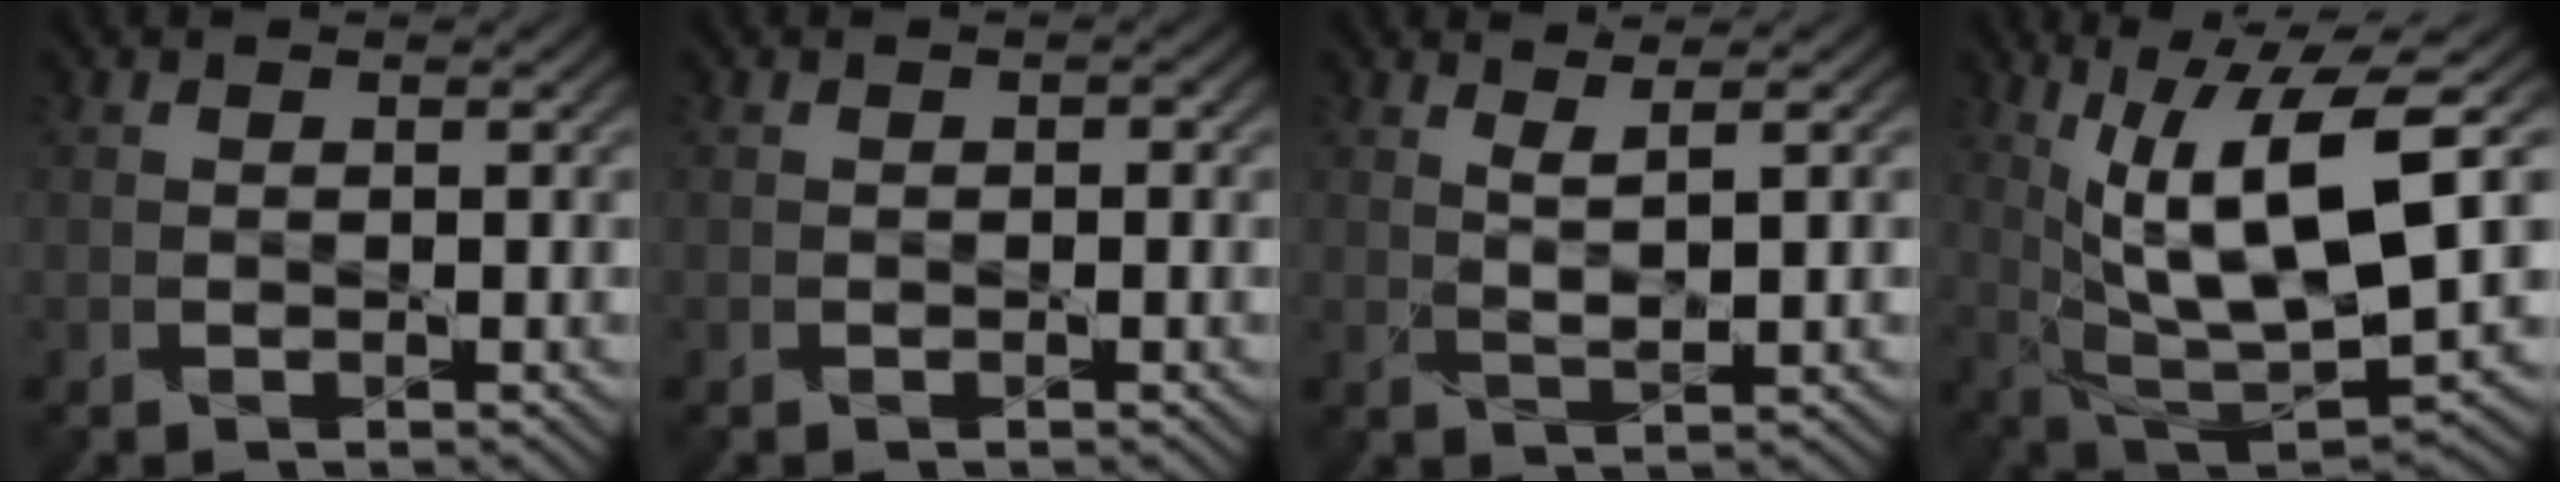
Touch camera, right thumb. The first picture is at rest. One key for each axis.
{"total": 0.5, "fx": -0.2, "fy": 0.4, "fz": 0.3, "tx": -0.006, "ty": -0.001, "tz": -0.004}
{"total": 2.3, "fx": 1.5, "fy": -0.3, "fz": 1.7, "tx": -0.035, "ty": 0.001, "tz": 0.033}
{"total": 13.7, "fx": 4.2, "fy": 4.5, "fz": 12.2, "tx": -0.234, "ty": 0.000, "tz": 0.080}